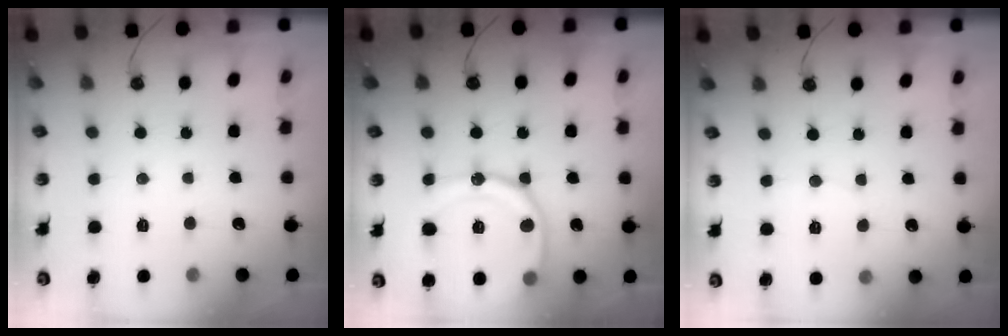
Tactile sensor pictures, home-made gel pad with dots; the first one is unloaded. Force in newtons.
{"total": 18.5, "press": 18.4, "slide": 1.9}
{"total": 3.1, "press": 3.1, "slide": 0.3}